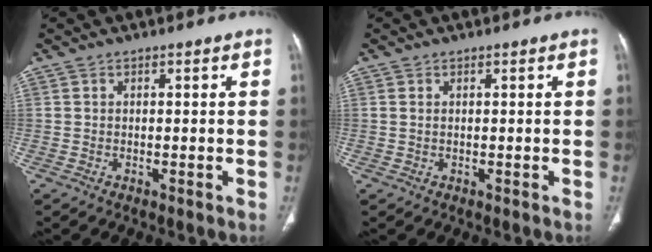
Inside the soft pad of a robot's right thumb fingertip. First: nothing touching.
{"total": 0.6, "force": [0.2, 0.3, 0.4], "torque": [-0.013, 0.007, 0.006]}